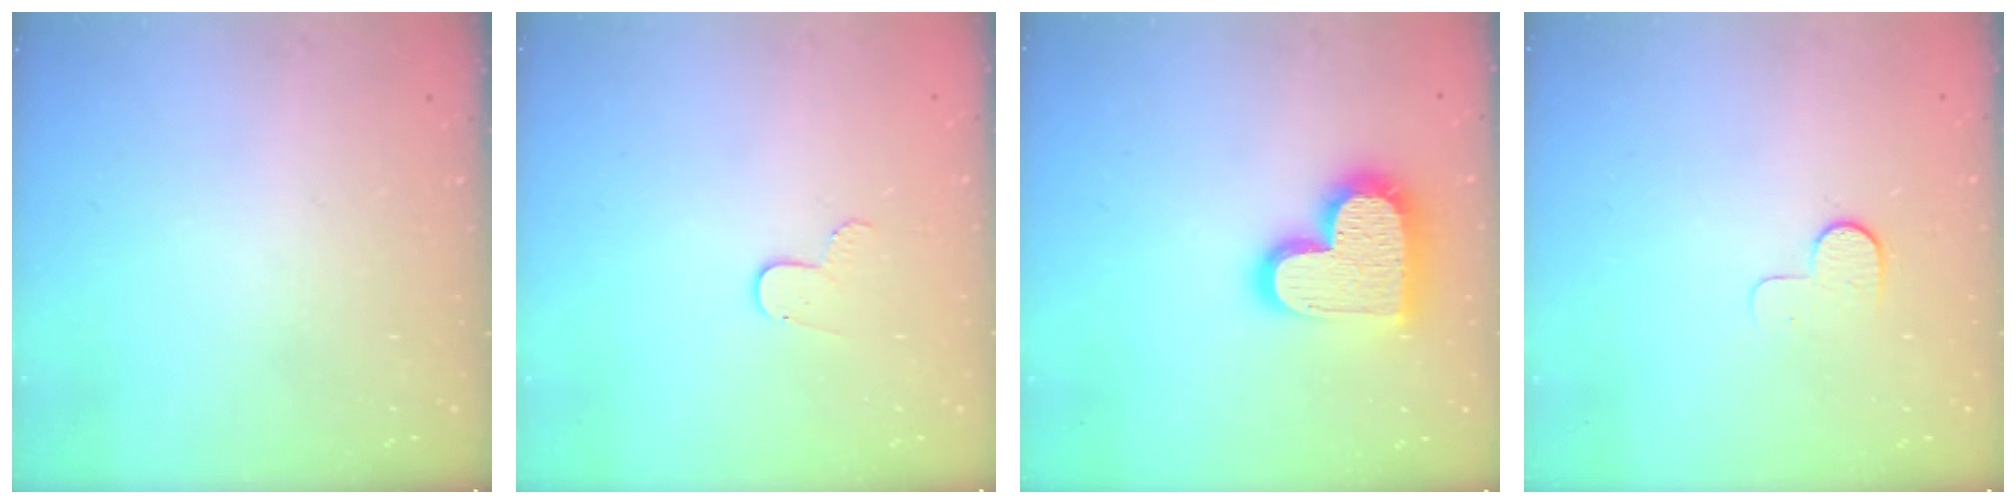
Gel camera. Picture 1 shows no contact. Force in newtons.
{"total": 5.2, "press": 5.2, "slide": 0.6}
{"total": 18.1, "press": 18.1, "slide": 1.3}
{"total": 6.9, "press": 6.8, "slide": 0.5}